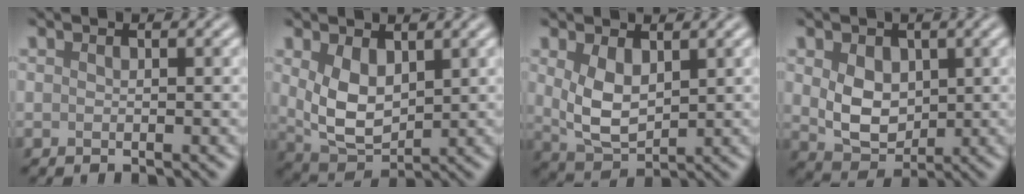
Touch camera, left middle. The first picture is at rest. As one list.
[{"total": 4.9, "force": [1.2, 3.0, 3.7], "torque": [-0.090, -0.006, 0.033]}, {"total": 4.3, "force": [1.1, 2.5, 3.3], "torque": [-0.082, -0.005, 0.029]}, {"total": 4.6, "force": [0.6, 3.5, 3.0], "torque": [-0.064, -0.006, 0.016]}]